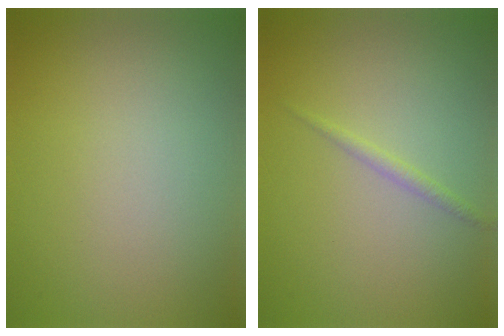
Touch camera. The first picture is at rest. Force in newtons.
{"total": 0.9, "press": 0.9, "slide": 0.0}